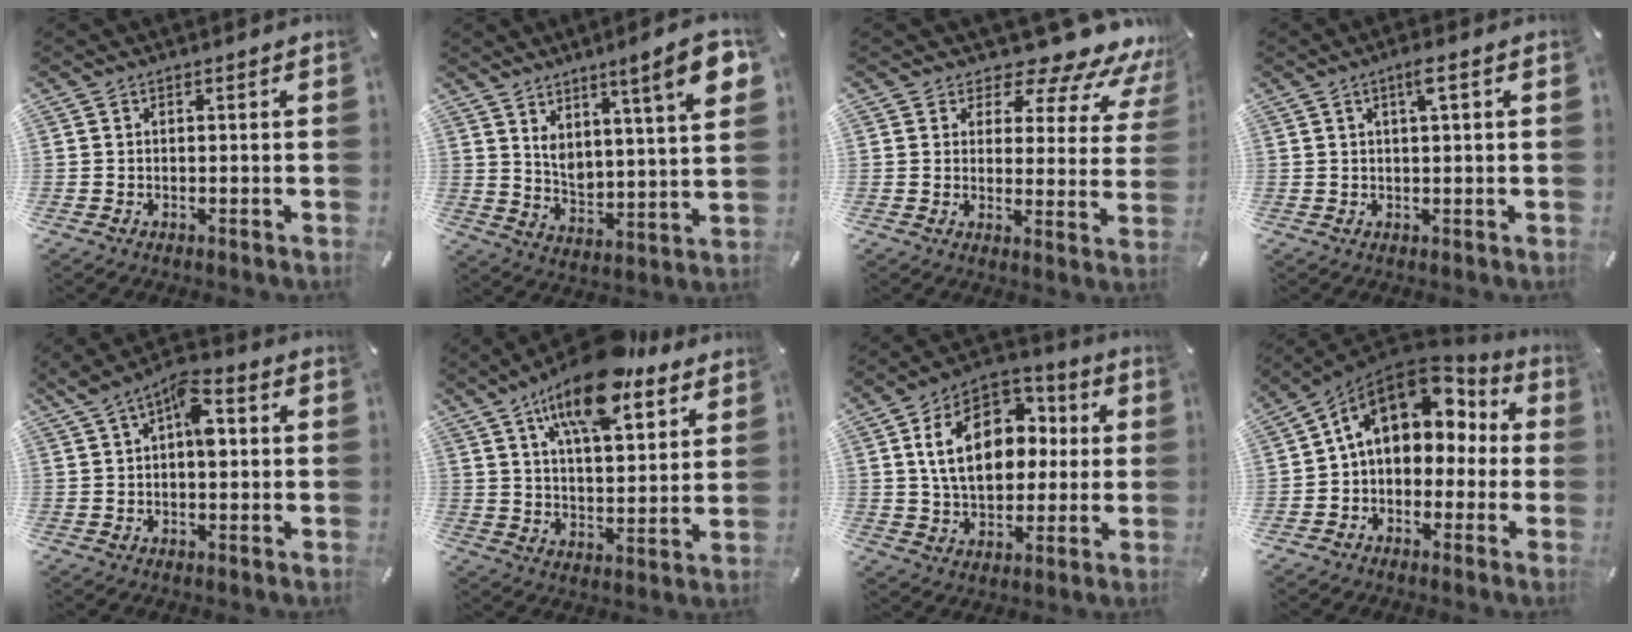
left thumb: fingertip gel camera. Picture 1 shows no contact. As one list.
[{"total": 11.9, "force": [8.0, 2.7, 8.4], "torque": [-0.133, -0.045, 0.129]}, {"total": 11.3, "force": [8.9, 4.7, 5.1], "torque": [-0.067, -0.075, 0.150]}, {"total": 3.5, "force": [1.5, 0.6, 3.1], "torque": [-0.063, 0.004, 0.023]}, {"total": 8.5, "force": [1.7, 4.7, 6.8], "torque": [-0.091, 0.003, 0.025]}, {"total": 16.9, "force": [11.9, 6.4, 10.2], "torque": [-0.173, -0.056, 0.201]}, {"total": 18.0, "force": [3.2, 13.0, 12.1], "torque": [-0.210, 0.004, 0.060]}, {"total": 13.0, "force": [4.6, 9.3, 7.8], "torque": [-0.127, -0.013, 0.083]}]